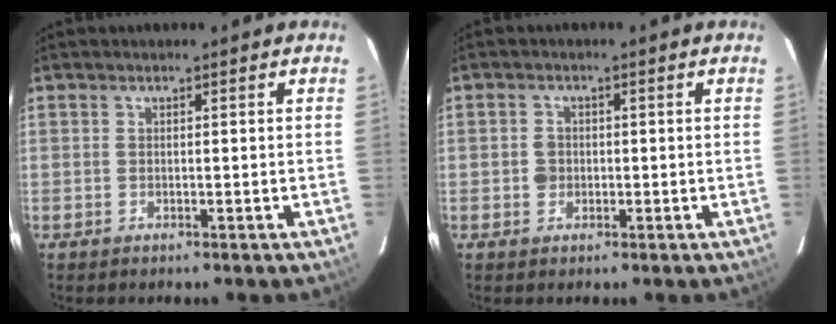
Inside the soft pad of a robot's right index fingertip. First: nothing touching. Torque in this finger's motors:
{"motor_torque": [0.32, 0.12, 0.11, 0.03]}